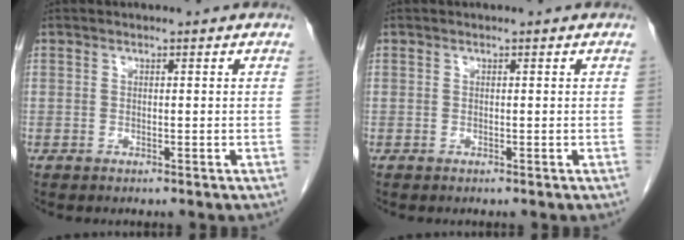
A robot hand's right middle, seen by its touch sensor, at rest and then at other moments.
{"total": 0.0}